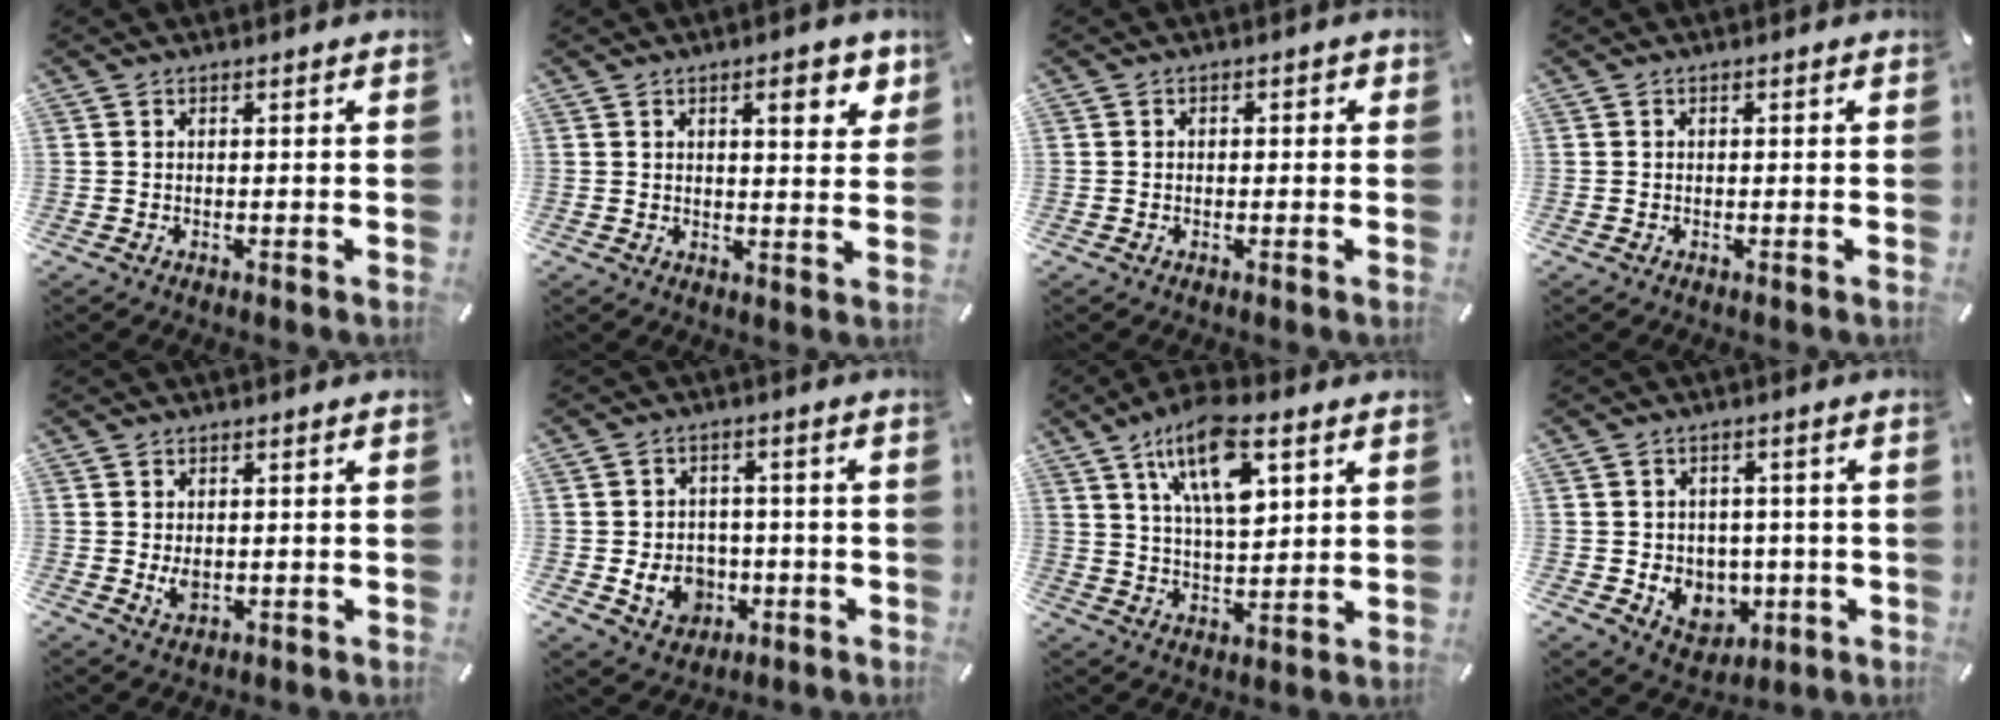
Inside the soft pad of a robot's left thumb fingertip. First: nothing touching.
{"total": 6.3, "force": [3.3, 2.0, 4.9], "torque": [-0.063, -0.015, 0.048]}
{"total": 1.2, "force": [-0.5, 1.0, 0.4], "torque": [-0.008, 0.006, -0.012]}
{"total": 0.0}
{"total": 2.9, "force": [0.1, 2.0, 2.1], "torque": [-0.053, -0.003, -0.001]}
{"total": 8.7, "force": [-2.3, 7.2, 4.3], "torque": [-0.077, 0.017, -0.038]}
{"total": 14.6, "force": [7.4, 6.6, 10.7], "torque": [-0.185, -0.020, 0.125]}
{"total": 7.6, "force": [-0.6, 7.0, 2.8], "torque": [-0.041, -0.006, -0.005]}